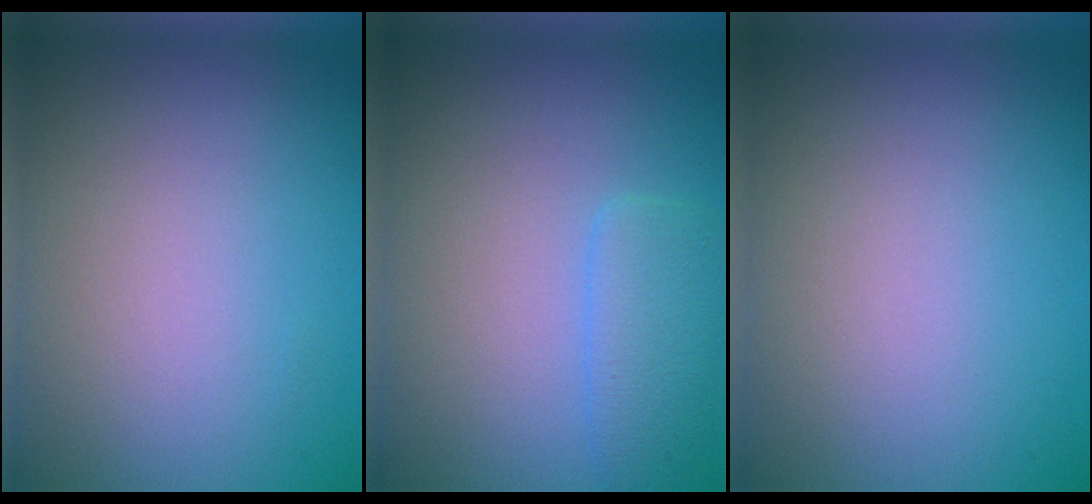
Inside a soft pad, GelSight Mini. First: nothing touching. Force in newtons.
{"total": 2.3, "press": 2.3, "slide": 0.2}
{"total": 0.0}